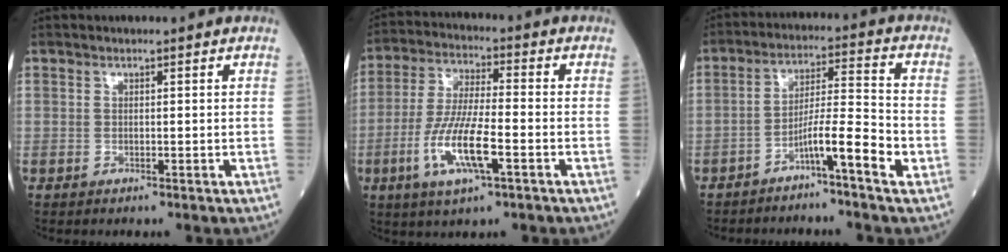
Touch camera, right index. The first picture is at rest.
{"total": 10.9, "force": [-3.8, 1.8, 10.1], "torque": [-0.205, -0.011, -0.071]}
{"total": 7.0, "force": [-4.0, -0.6, 5.8], "torque": [-0.094, 0.014, -0.070]}